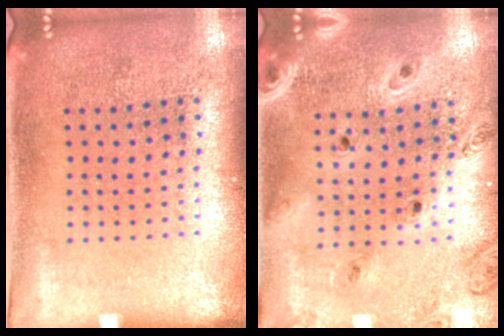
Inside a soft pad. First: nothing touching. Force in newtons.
{"total": 1.3, "press": 1.2, "slide": 0.3}